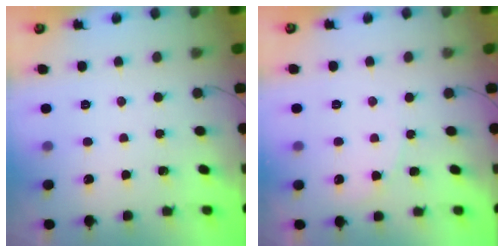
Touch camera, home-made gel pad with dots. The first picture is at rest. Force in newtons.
{"total": 3.4, "press": 3.4, "slide": 0.4}